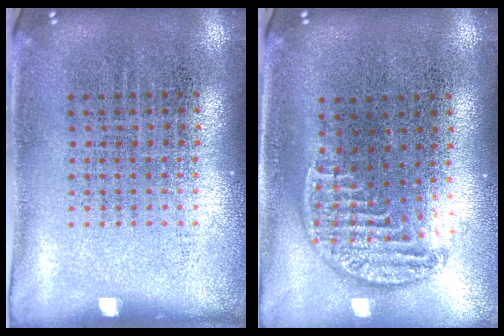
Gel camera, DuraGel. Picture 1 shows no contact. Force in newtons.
{"total": 1.2, "press": 1.0, "slide": 0.6}